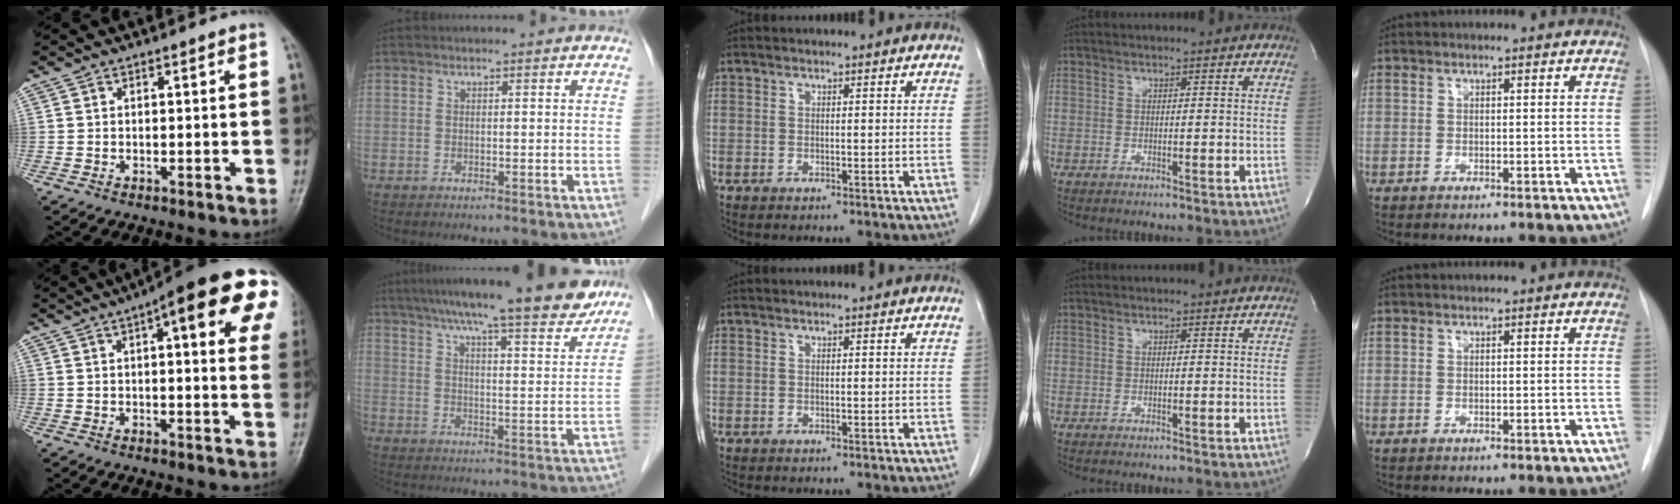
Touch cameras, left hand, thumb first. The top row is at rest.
{"thumb": {"total": 20.5, "force": [7.7, 5.6, 18.1], "torque": [-0.224, 0.010, 0.089]}, "index": {"total": 17.0, "force": [14.4, 1.8, 8.9], "torque": [-0.130, 0.003, 0.198]}}